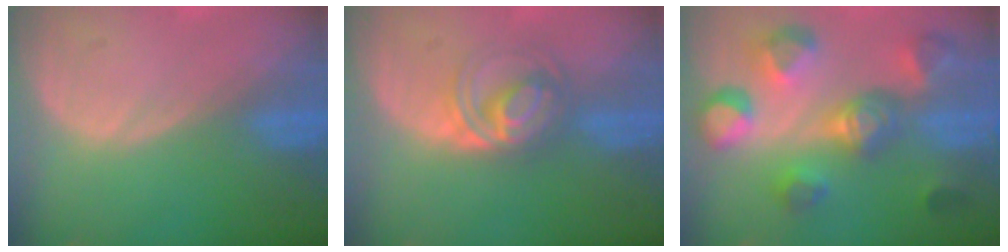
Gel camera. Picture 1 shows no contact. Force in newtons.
{"total": 6.0, "press": 5.6, "slide": 2.1}
{"total": 10.8, "press": 10.0, "slide": 4.1}